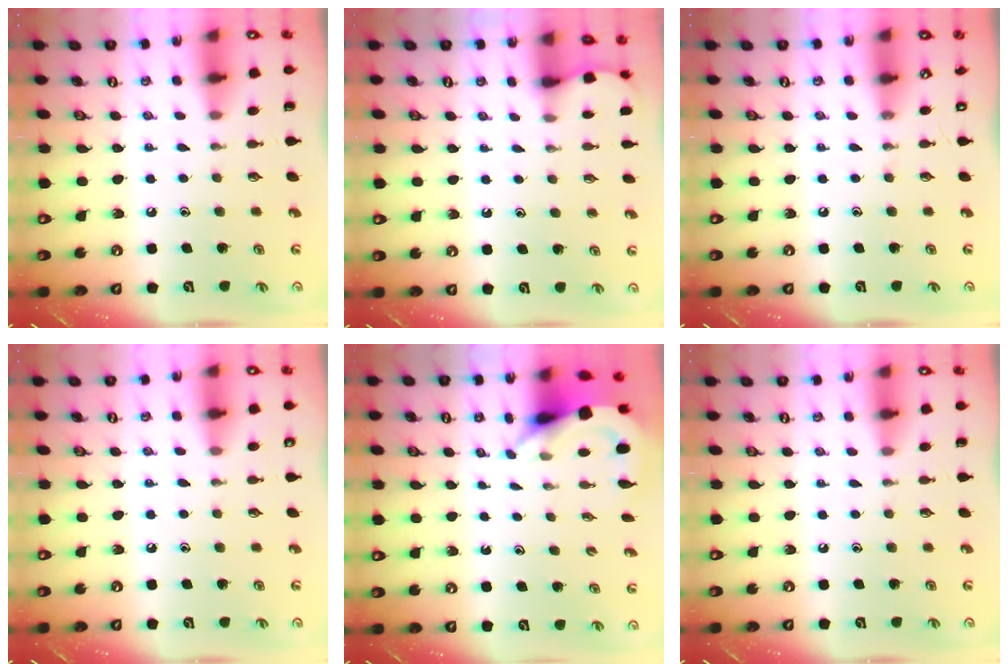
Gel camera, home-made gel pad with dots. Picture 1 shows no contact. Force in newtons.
{"total": 1.7, "press": 1.6, "slide": 0.2}
{"total": 0.0}
{"total": 3.9, "press": 3.9, "slide": 0.6}
{"total": 4.0, "press": 4.0, "slide": 0.4}
{"total": 0.0}